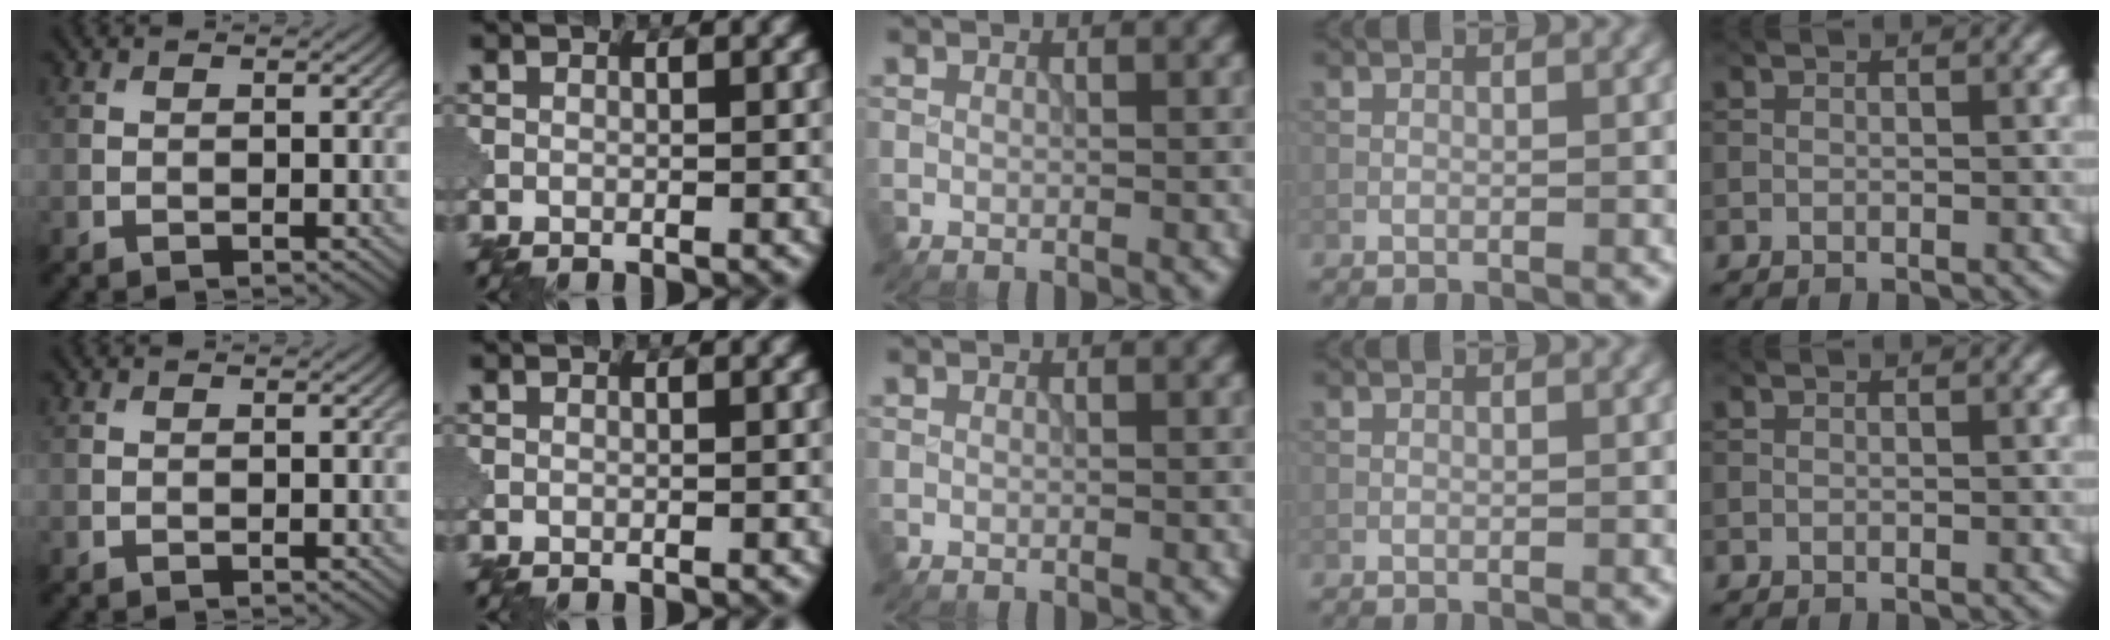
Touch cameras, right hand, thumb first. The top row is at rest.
{}